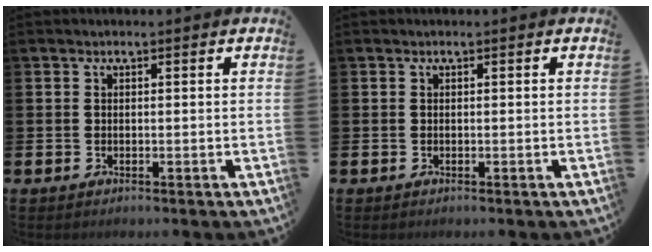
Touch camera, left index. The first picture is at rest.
{"total": 0.0}